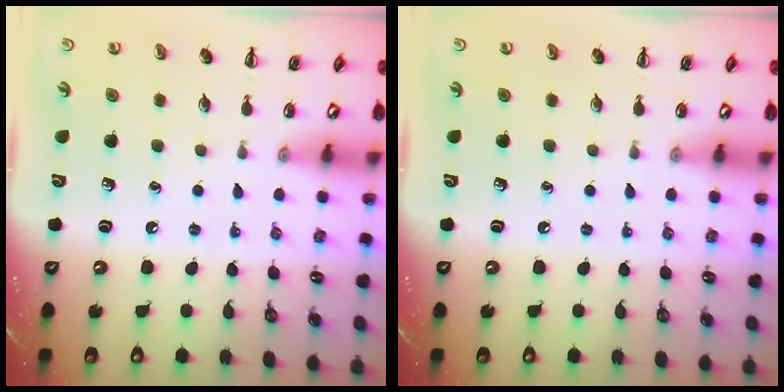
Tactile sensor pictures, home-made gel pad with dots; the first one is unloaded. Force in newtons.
{"total": 0.0}